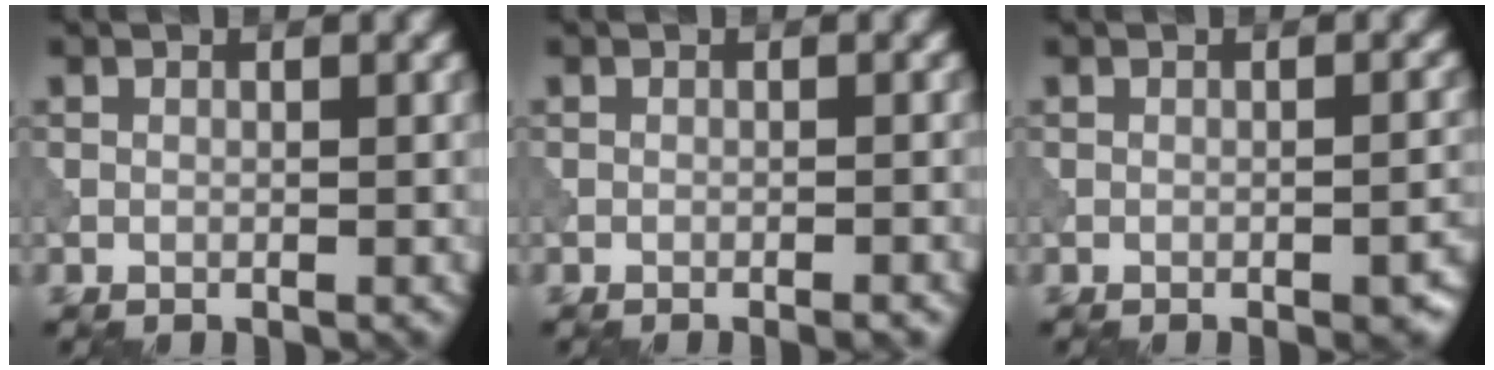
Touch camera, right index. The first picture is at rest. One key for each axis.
{"total": 1.0, "fx": -0.7, "fy": 0.1, "fz": 0.8, "tx": -0.005, "ty": 0.003, "tz": -0.014}
{"total": 2.9, "fx": -1.7, "fy": 0.8, "fz": 2.2, "tx": -0.027, "ty": 0.000, "tz": -0.020}